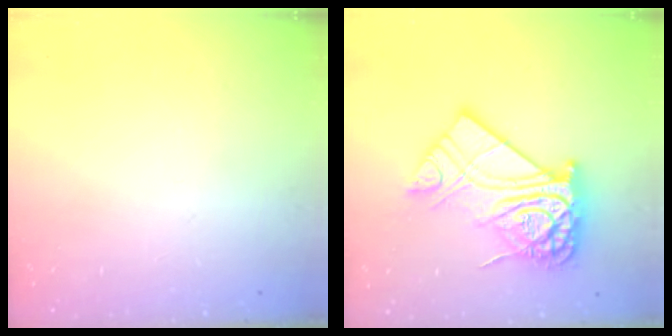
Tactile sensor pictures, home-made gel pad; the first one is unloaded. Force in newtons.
{"total": 20.2, "press": 20.1, "slide": 1.9}